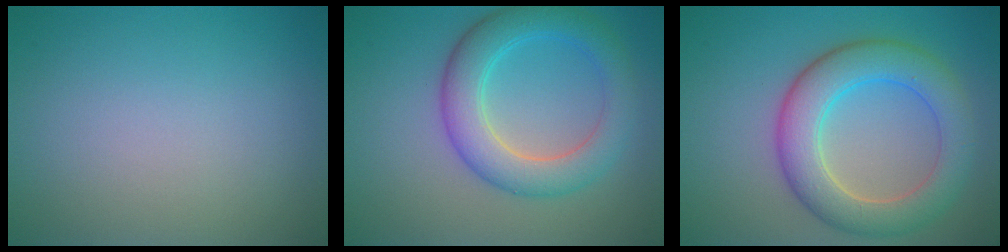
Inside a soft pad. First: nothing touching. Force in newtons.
{"total": 5.6, "press": 5.6, "slide": 0.4}
{"total": 6.6, "press": 6.6, "slide": 0.1}